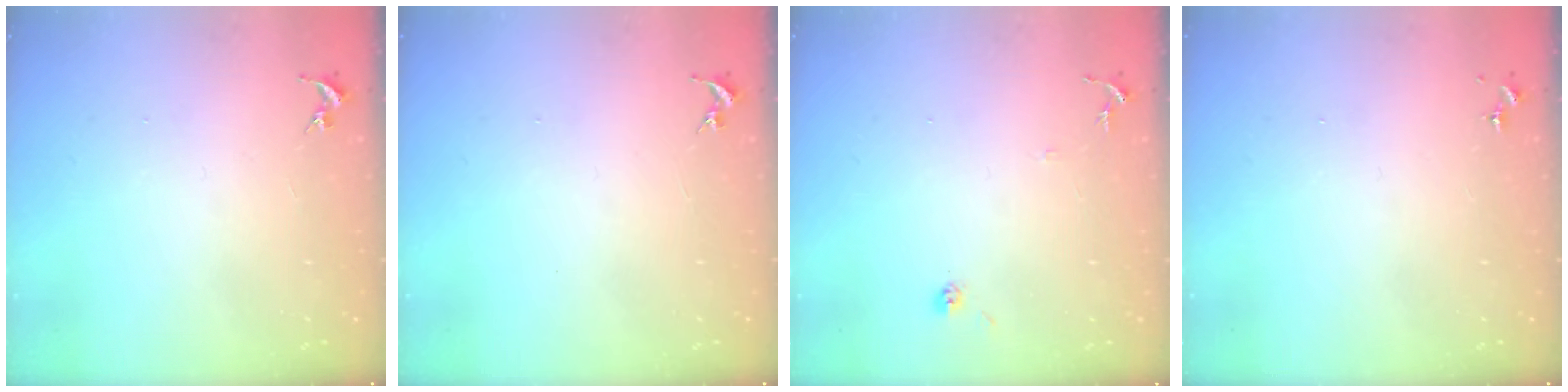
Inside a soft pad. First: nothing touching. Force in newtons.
{"total": 0.0}
{"total": 6.9, "press": 6.8, "slide": 0.6}
{"total": 0.0}